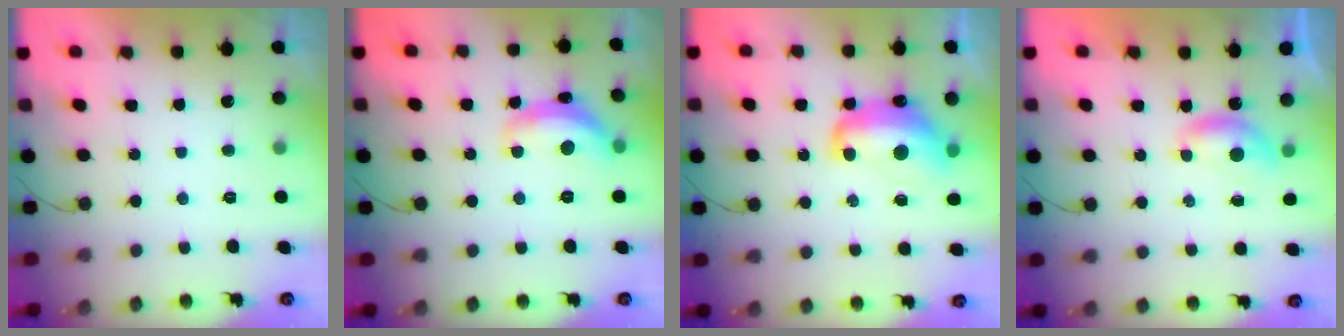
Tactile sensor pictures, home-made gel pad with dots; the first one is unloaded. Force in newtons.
{"total": 14.2, "press": 14.2, "slide": 0.9}
{"total": 14.0, "press": 14.0, "slide": 1.0}
{"total": 4.4, "press": 4.4, "slide": 0.4}